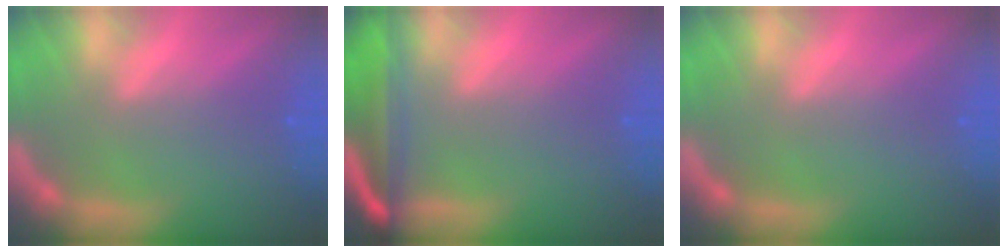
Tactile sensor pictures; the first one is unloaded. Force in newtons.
{"total": 8.0}
{"total": 0.0}